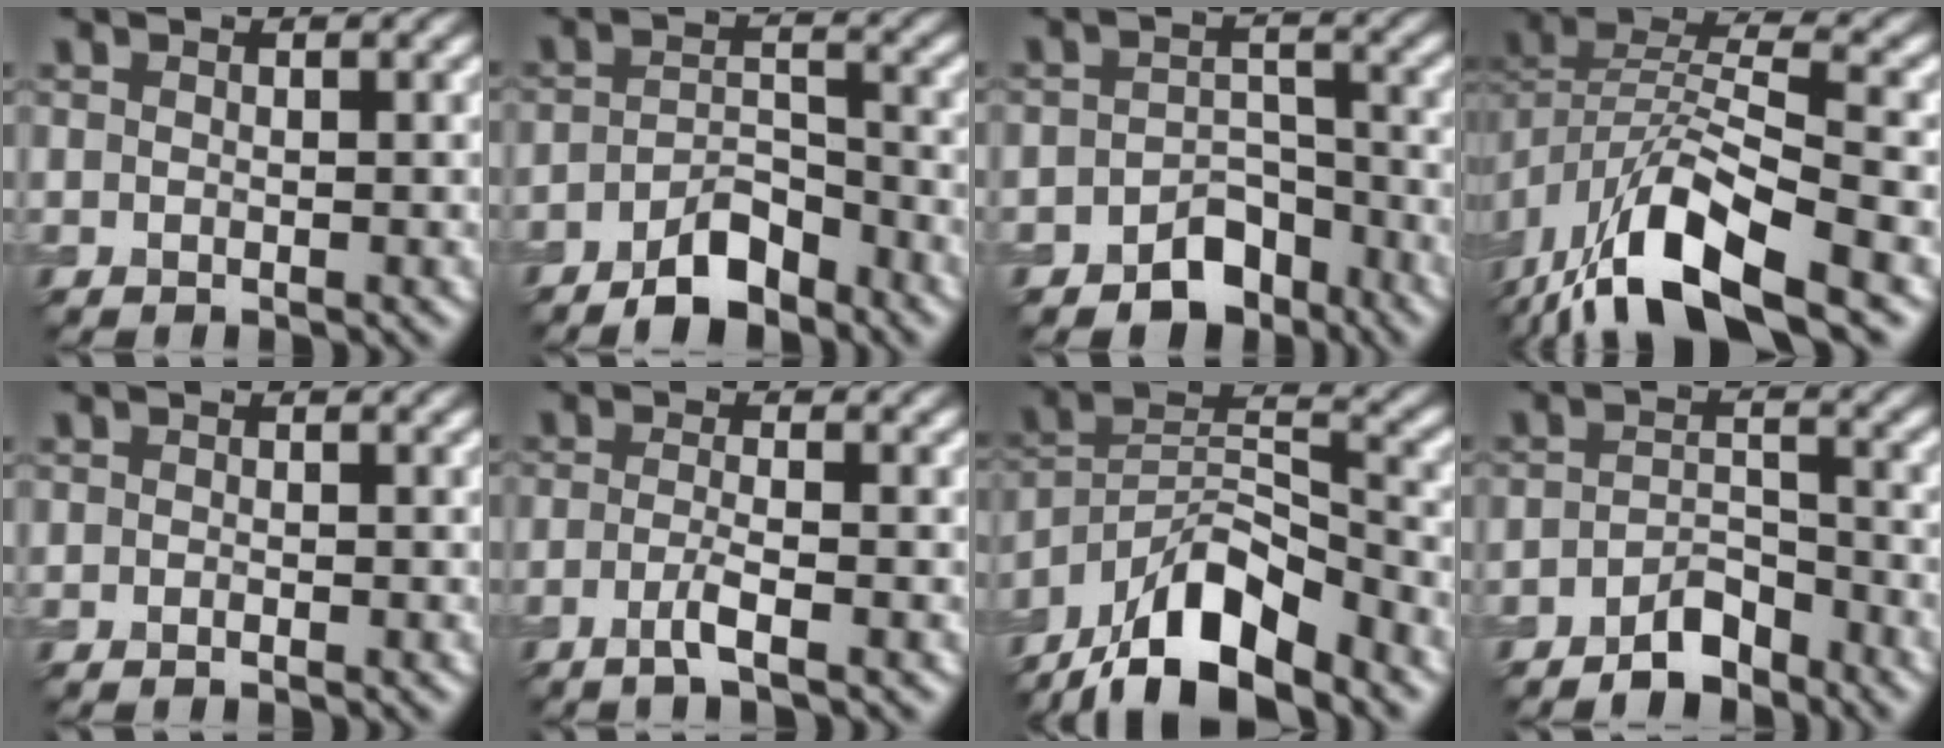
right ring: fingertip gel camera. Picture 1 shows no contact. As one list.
[{"total": 4.9, "force": [-3.5, 1.8, 2.8], "torque": [-0.044, 0.006, -0.064]}, {"total": 4.6, "force": [-3.2, 2.8, 1.8], "torque": [-0.016, 0.005, -0.052]}, {"total": 12.2, "force": [-6.9, 4.7, 8.9], "torque": [-0.165, -0.002, -0.128]}, {"total": 0.0}, {"total": 2.3, "force": [-1.1, 0.4, 2.0], "torque": [-0.037, 0.003, -0.030]}, {"total": 12.0, "force": [-8.9, 4.4, 6.8], "torque": [-0.121, 0.015, -0.165]}, {"total": 3.4, "force": [-2.7, 1.3, 1.6], "torque": [-0.024, 0.012, -0.052]}]